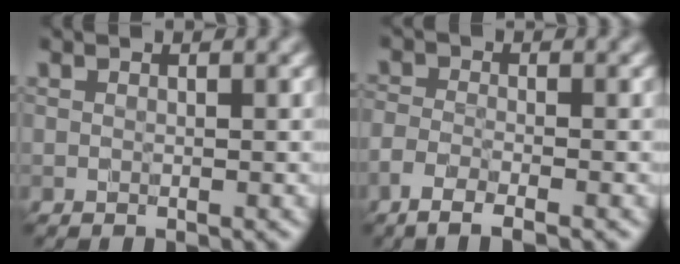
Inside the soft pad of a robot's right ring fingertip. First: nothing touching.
{"total": 2.4, "force": [-1.8, 0.5, 1.6], "torque": [-0.033, -0.003, -0.044]}